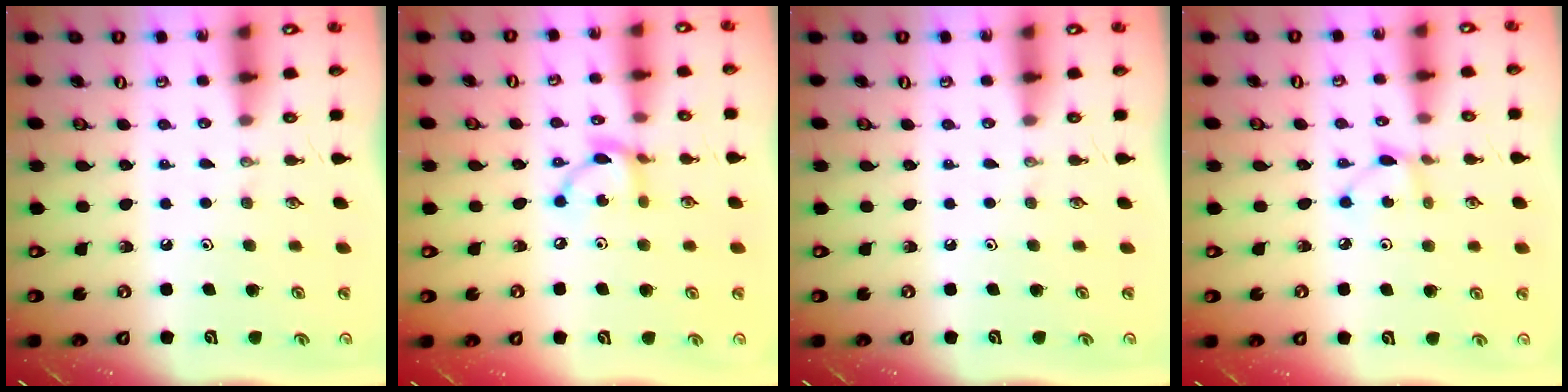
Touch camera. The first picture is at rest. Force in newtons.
{"total": 7.8, "press": 7.8, "slide": 0.1}
{"total": 0.0}
{"total": 3.6, "press": 3.6, "slide": 0.4}